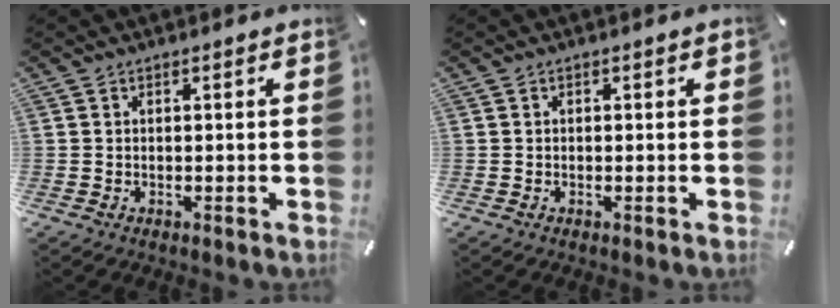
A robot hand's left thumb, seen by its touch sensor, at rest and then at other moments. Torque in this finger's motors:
{"motor_torque": [-0.07, -0.11, -0.09, -0.01, 0.02]}